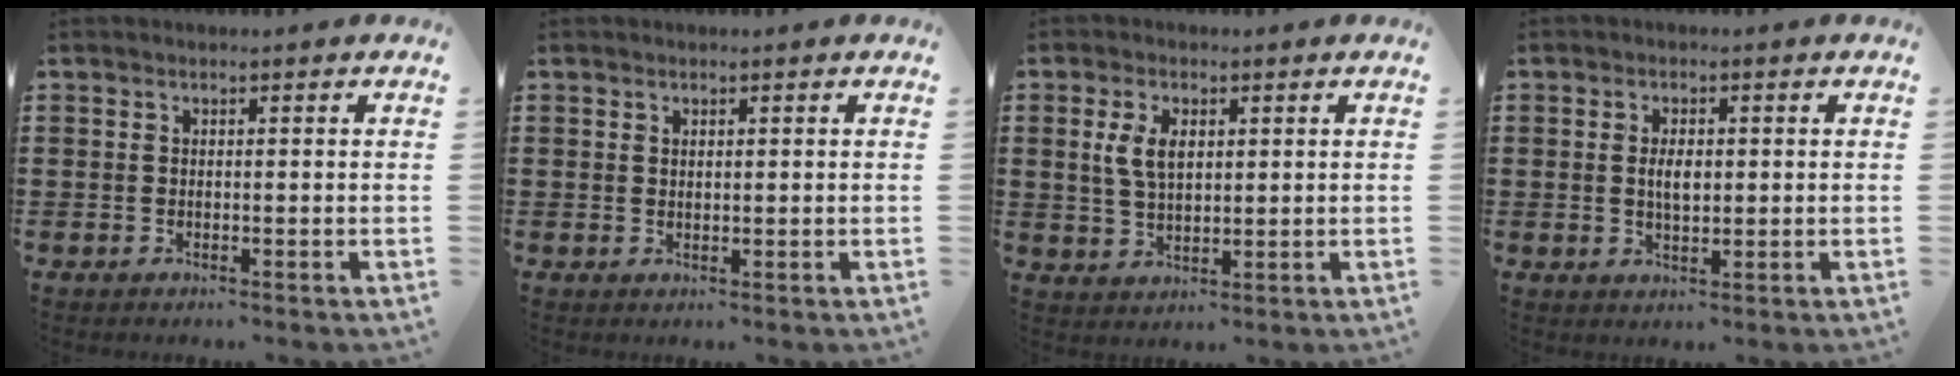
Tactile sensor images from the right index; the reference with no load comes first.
{"total": 0.5, "force": [0.3, 0.3, 0.3], "torque": [-0.007, 0.002, 0.006]}
{"total": 4.9, "force": [1.2, 2.7, 3.9], "torque": [-0.092, 0.008, 0.018]}
{"total": 3.1, "force": [0.1, 1.2, 2.8], "torque": [-0.048, -0.001, -0.002]}